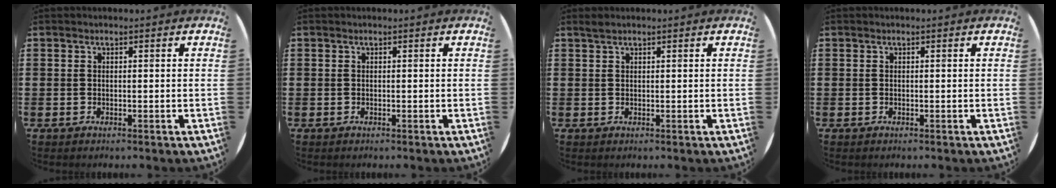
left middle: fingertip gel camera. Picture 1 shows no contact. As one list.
[{"total": 0.0}, {"total": 0.6, "force": [0.5, 0.0, 0.1], "torque": [-0.004, -0.001, 0.011]}, {"total": 0.0}]